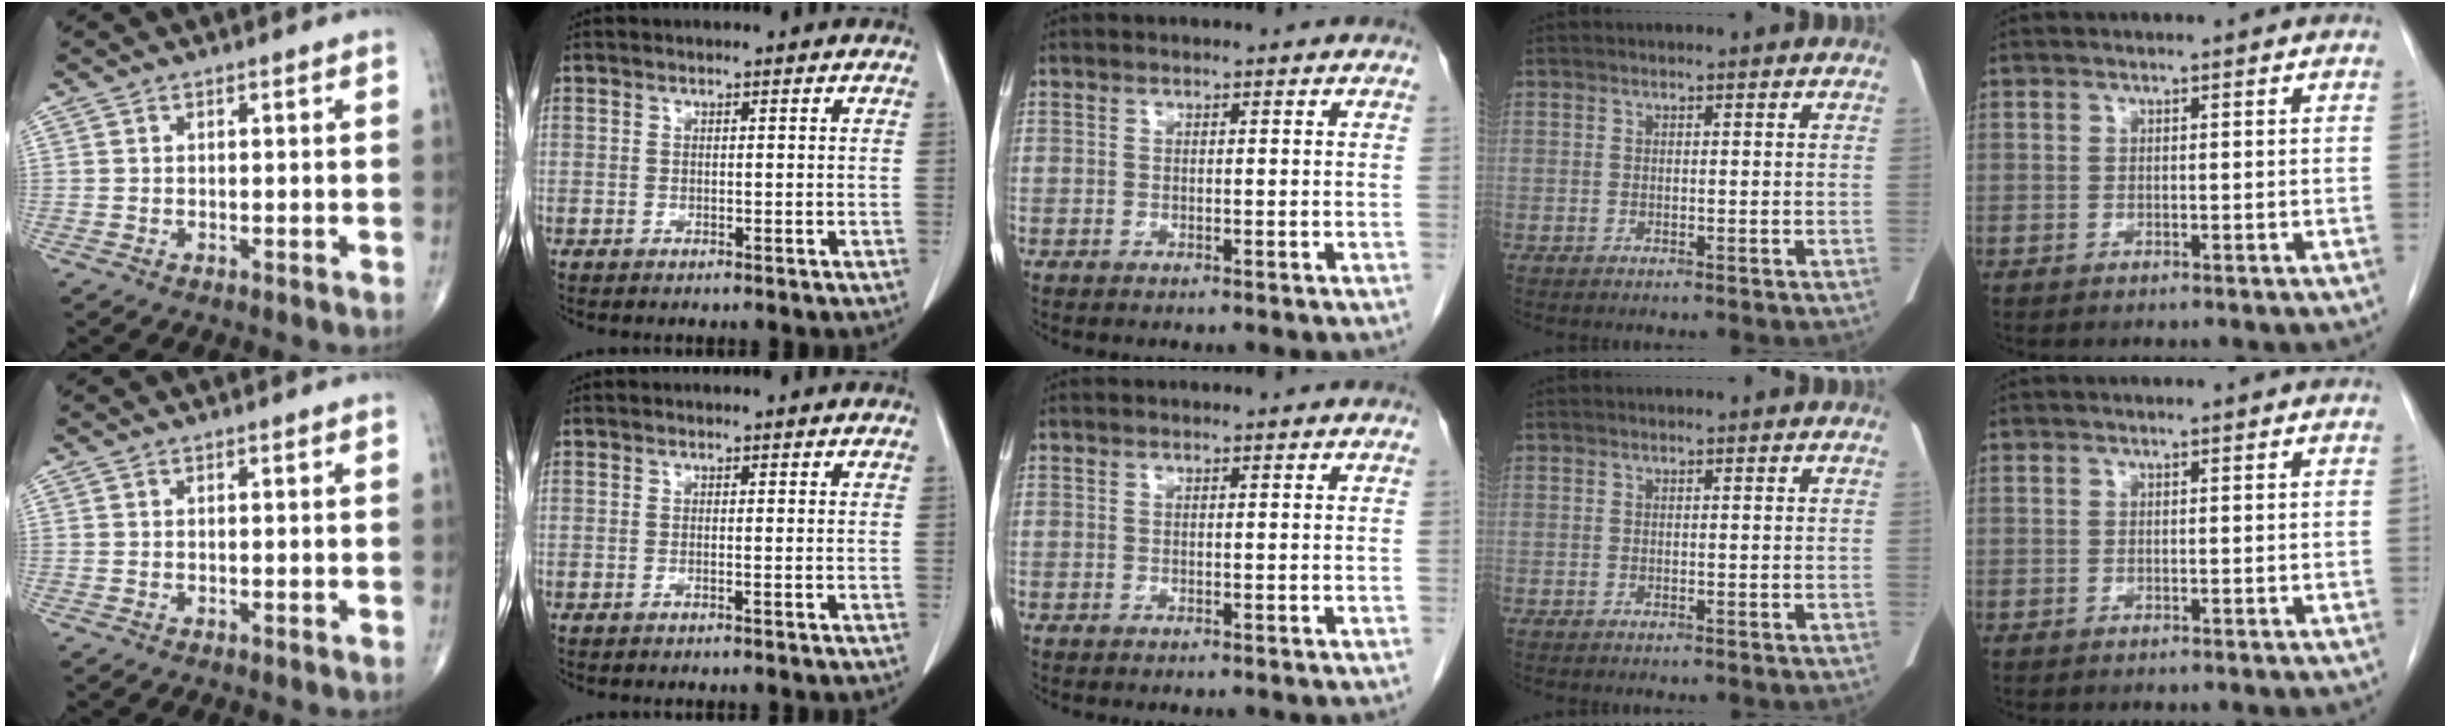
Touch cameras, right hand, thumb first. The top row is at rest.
{}